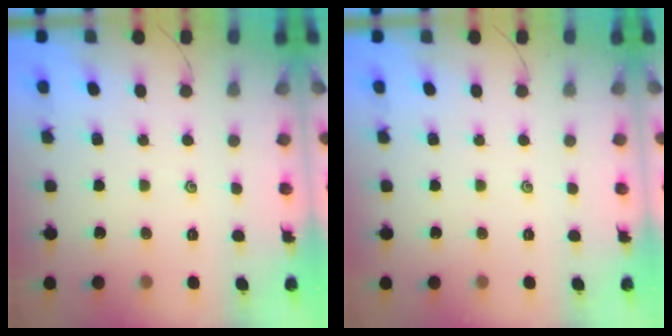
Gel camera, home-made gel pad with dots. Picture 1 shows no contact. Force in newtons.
{"total": 0.0}